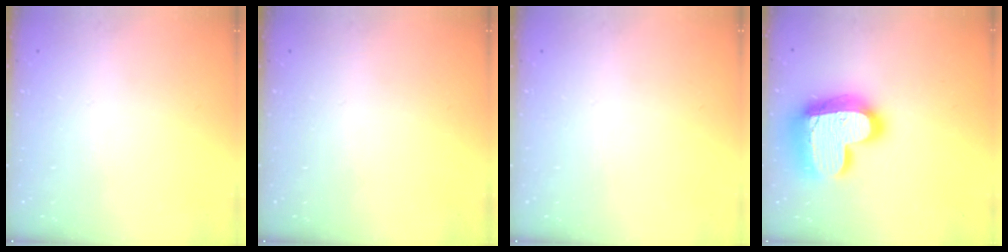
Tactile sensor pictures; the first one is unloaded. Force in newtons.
{"total": 0.0}
{"total": 0.0}
{"total": 23.3, "press": 23.2, "slide": 1.9}